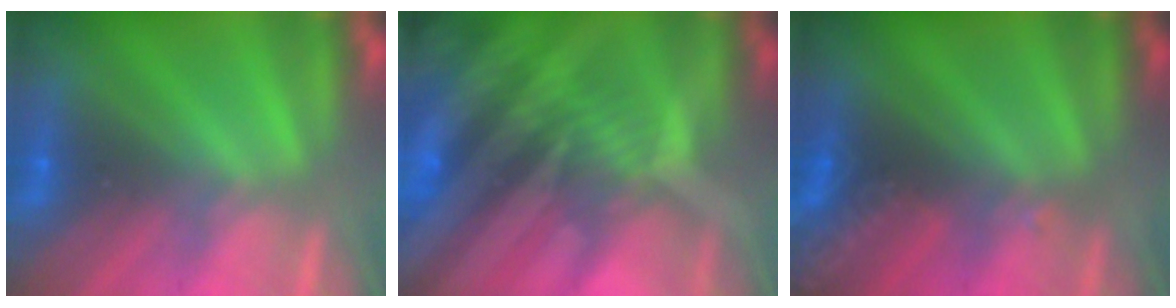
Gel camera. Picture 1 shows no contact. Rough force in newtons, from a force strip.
{"total": 11.8}
{"total": 2.8}